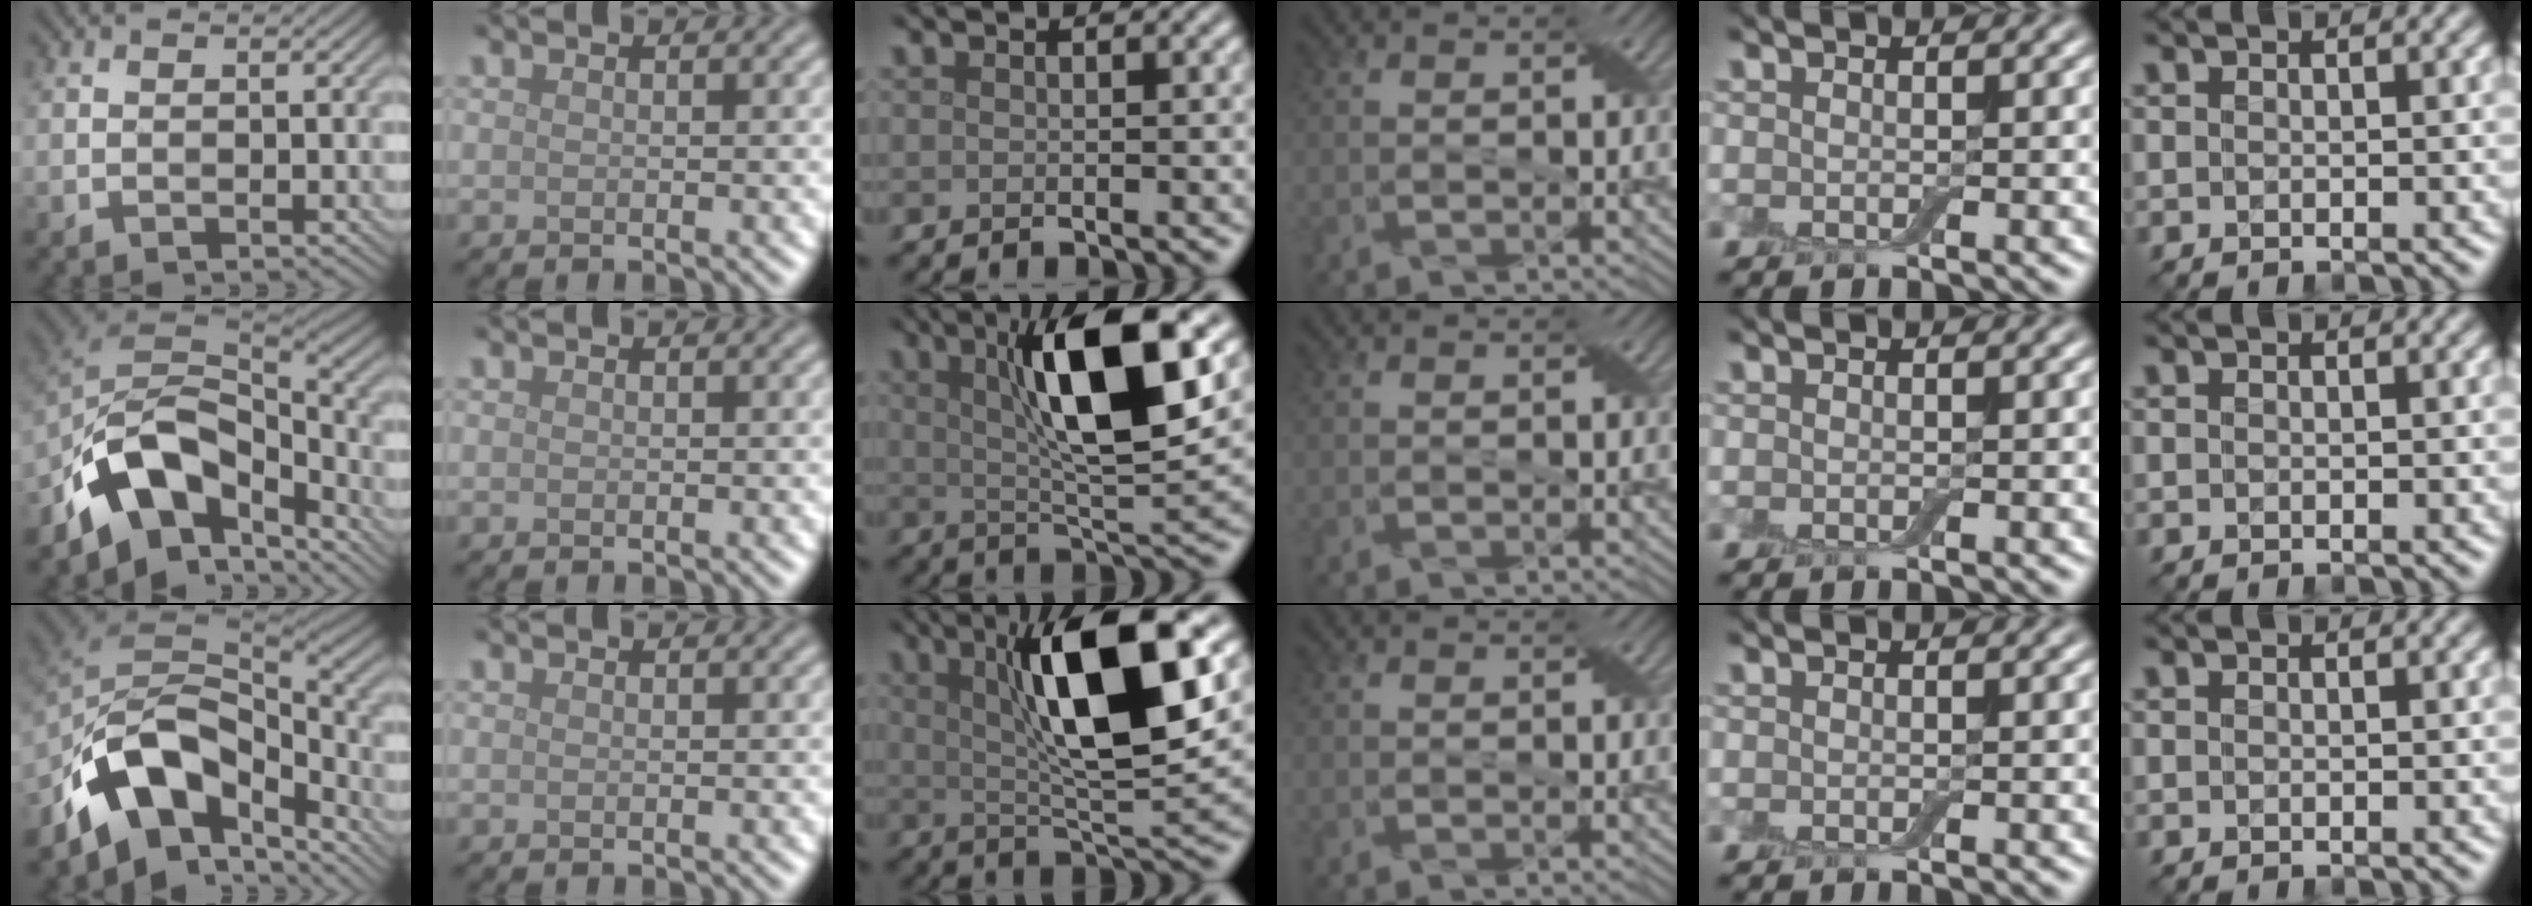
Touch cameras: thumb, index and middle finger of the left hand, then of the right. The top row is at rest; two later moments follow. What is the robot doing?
{"motion": "open", "object": "airpods case & airpods"}